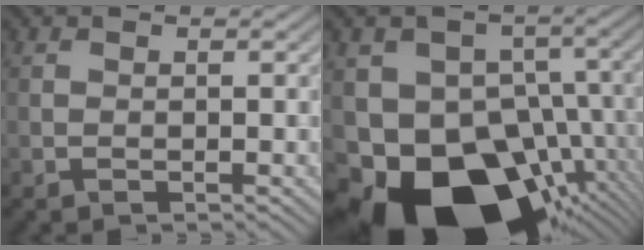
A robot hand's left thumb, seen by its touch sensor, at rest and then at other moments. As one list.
[{"total": 19.1, "force": [-9.0, 12.9, 10.9], "torque": [-0.191, -0.027, -0.130]}]